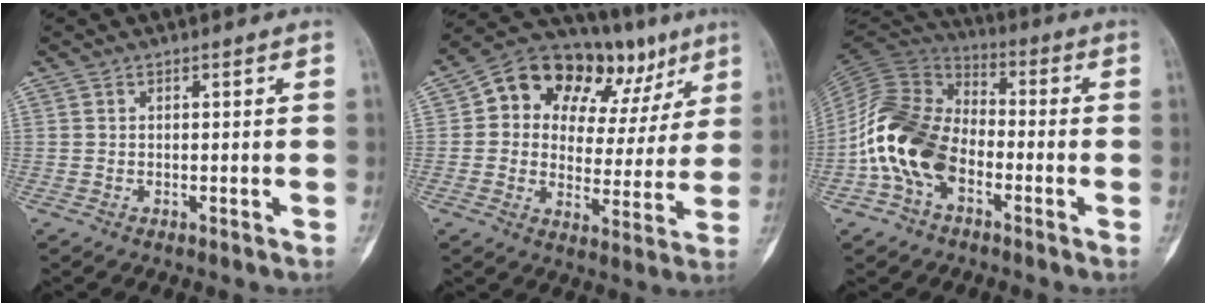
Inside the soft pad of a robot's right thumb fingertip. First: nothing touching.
{"total": 20.3, "force": [8.4, 13.1, 13.1], "torque": [-0.131, 0.019, 0.124]}
{"total": 15.6, "force": [-4.8, 10.1, 10.9], "torque": [-0.209, 0.045, -0.103]}